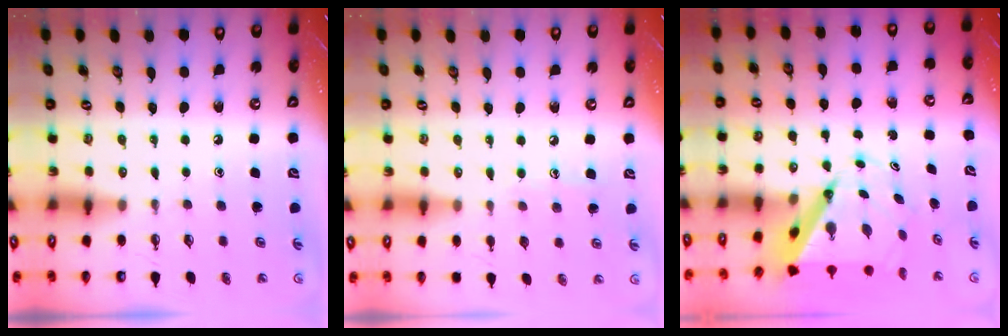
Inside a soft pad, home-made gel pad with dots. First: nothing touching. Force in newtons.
{"total": 5.5, "press": 5.4, "slide": 0.5}
{"total": 8.6, "press": 8.5, "slide": 0.8}